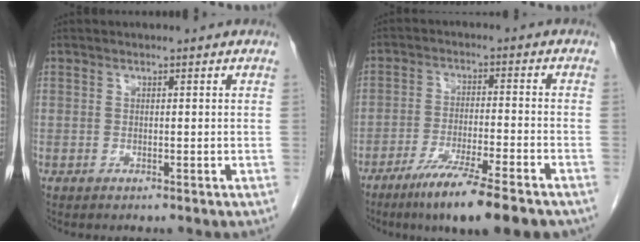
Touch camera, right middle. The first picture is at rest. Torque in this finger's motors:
{"motor_torque": [1.13, -1.01, 0.20, 0.12]}